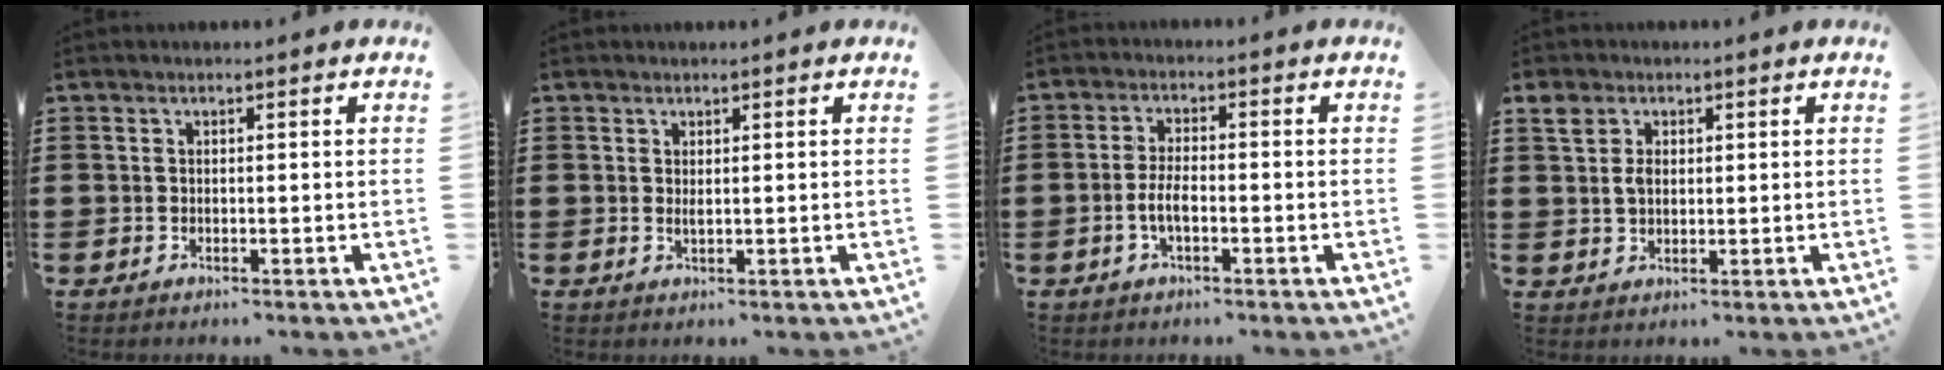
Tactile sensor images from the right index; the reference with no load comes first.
{"total": 0.9, "force": [0.3, 0.1, 0.8], "torque": [-0.016, 0.000, 0.006]}
{"total": 3.8, "force": [-1.2, 1.2, 3.3], "torque": [-0.080, -0.002, -0.029]}
{"total": 3.4, "force": [1.2, 2.5, 2.1], "torque": [-0.052, 0.011, 0.020]}